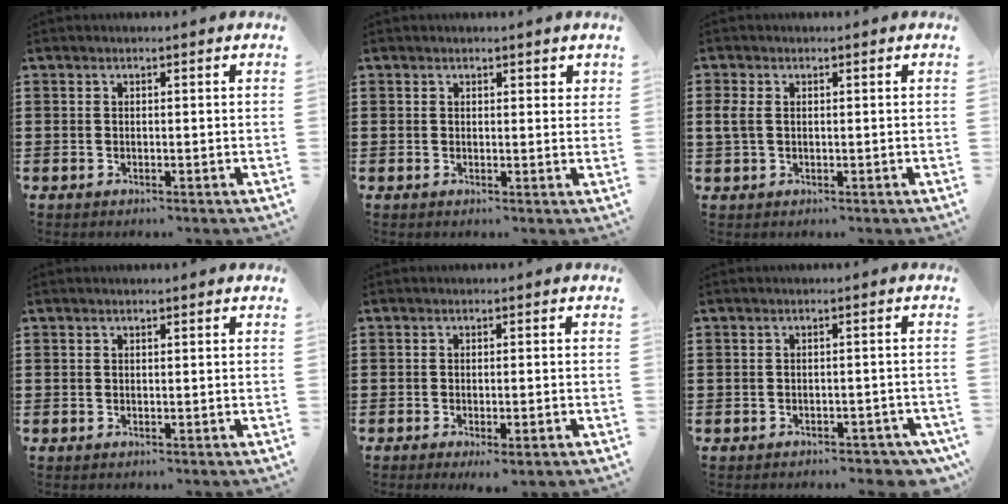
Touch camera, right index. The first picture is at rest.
{"total": 1.0, "force": [0.8, 0.5, 0.2], "torque": [0.002, 0.001, 0.014]}
{"total": 2.5, "force": [0.3, 1.5, 2.0], "torque": [-0.065, -0.003, -0.003]}
{"total": 0.0}
{"total": 1.1, "force": [-0.8, 0.1, 0.8], "torque": [-0.015, -0.004, -0.014]}
{"total": 1.9, "force": [-1.8, 0.6, 0.1], "torque": [-0.009, 0.001, -0.039]}